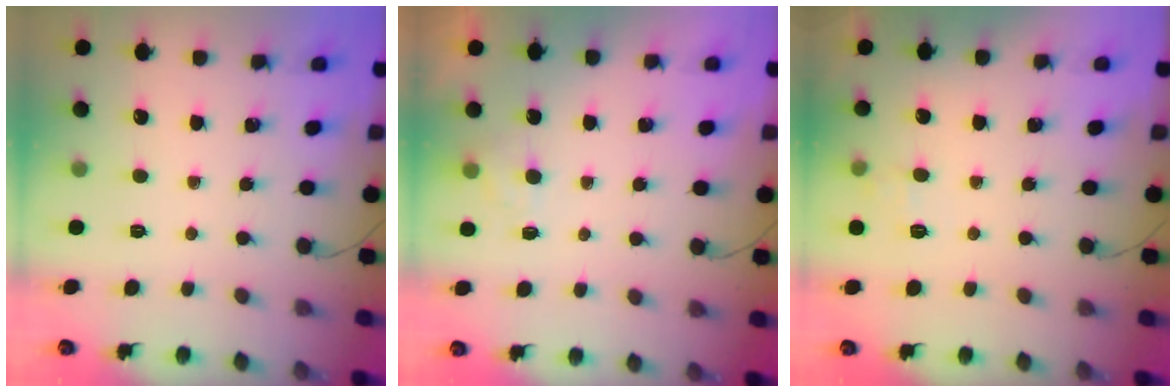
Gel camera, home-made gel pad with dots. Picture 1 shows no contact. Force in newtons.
{"total": 2.5, "press": 2.0, "slide": 1.5}
{"total": 6.8, "press": 6.6, "slide": 1.7}